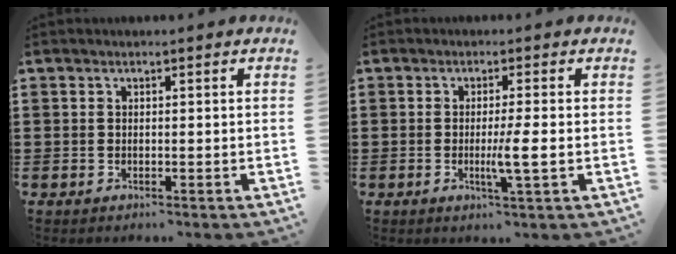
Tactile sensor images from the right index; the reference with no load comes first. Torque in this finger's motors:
{"motor_torque": [2.02, 0.11, 0.16, 0.07]}